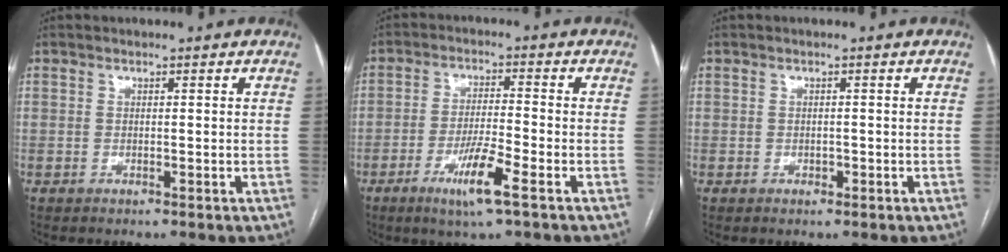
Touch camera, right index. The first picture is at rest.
{"total": 7.3, "force": [-3.8, 0.1, 6.3], "torque": [-0.120, -0.013, -0.070]}
{"total": 0.6, "force": [-0.3, 0.4, 0.3], "torque": [-0.006, 0.001, -0.004]}